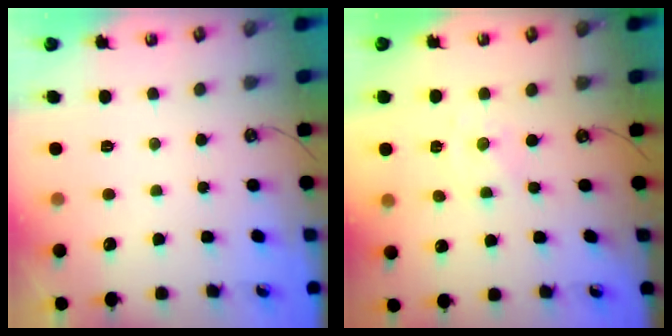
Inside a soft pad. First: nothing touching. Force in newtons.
{"total": 0.0}